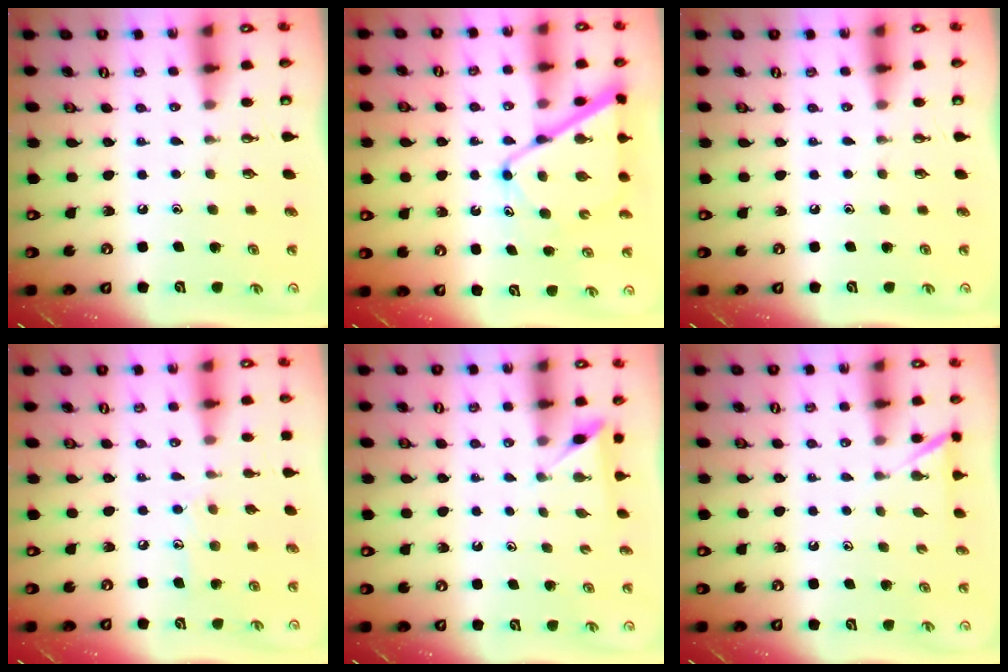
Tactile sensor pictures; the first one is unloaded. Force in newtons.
{"total": 12.4, "press": 12.3, "slide": 1.2}
{"total": 0.0}
{"total": 7.6, "press": 7.5, "slide": 0.6}
{"total": 2.1, "press": 2.1, "slide": 0.2}
{"total": 3.6, "press": 3.6, "slide": 0.3}